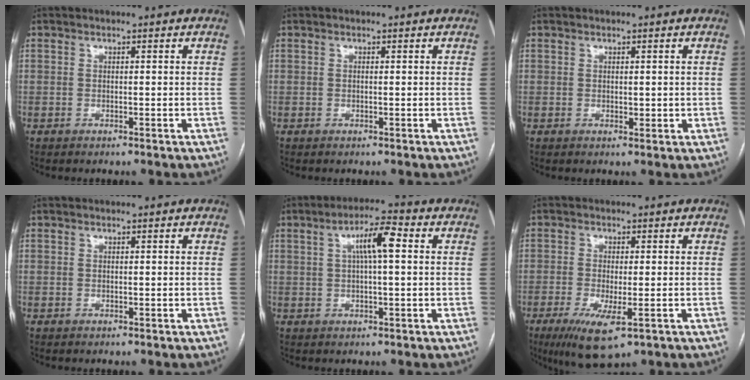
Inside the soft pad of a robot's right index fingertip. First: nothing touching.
{"total": 0.0}
{"total": 1.3, "force": [0.1, 0.9, 0.9], "torque": [-0.014, 0.000, 0.006]}
{"total": 0.0}
{"total": 6.3, "force": [1.4, 1.0, 6.1], "torque": [-0.110, 0.019, 0.024]}
{"total": 7.7, "force": [-3.7, 2.1, 6.4], "torque": [-0.112, -0.021, -0.054]}